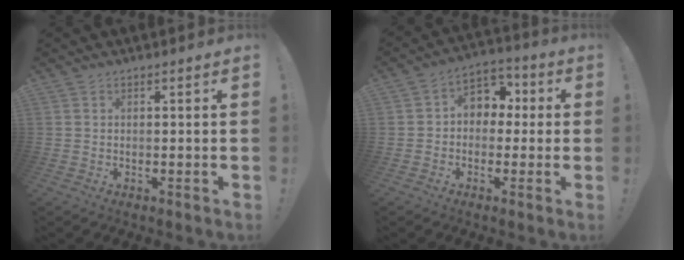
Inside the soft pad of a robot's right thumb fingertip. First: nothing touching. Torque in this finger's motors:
{"motor_torque": [1.20, 1.11, 0.37, 0.00, -0.01]}